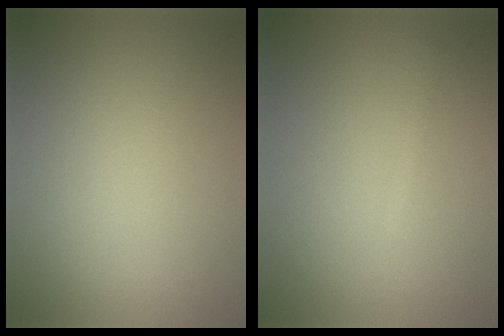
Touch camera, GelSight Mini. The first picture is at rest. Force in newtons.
{"total": 0.6, "press": 0.6, "slide": 0.0}